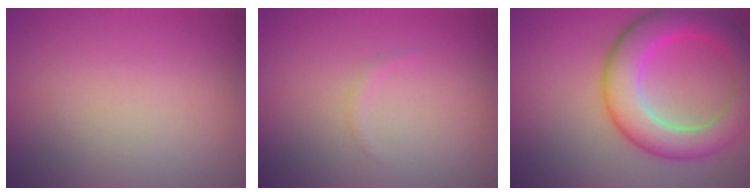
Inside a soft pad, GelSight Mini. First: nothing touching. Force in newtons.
{"total": 0.5, "press": 0.5, "slide": 0.0}
{"total": 7.1, "press": 7.1, "slide": 0.3}